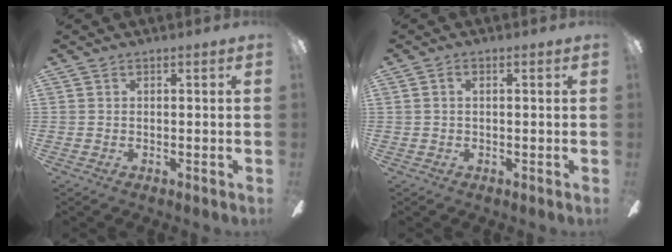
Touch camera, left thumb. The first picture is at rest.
{"total": 1.3, "force": [0.2, 0.7, 1.1], "torque": [-0.022, 0.006, 0.002]}